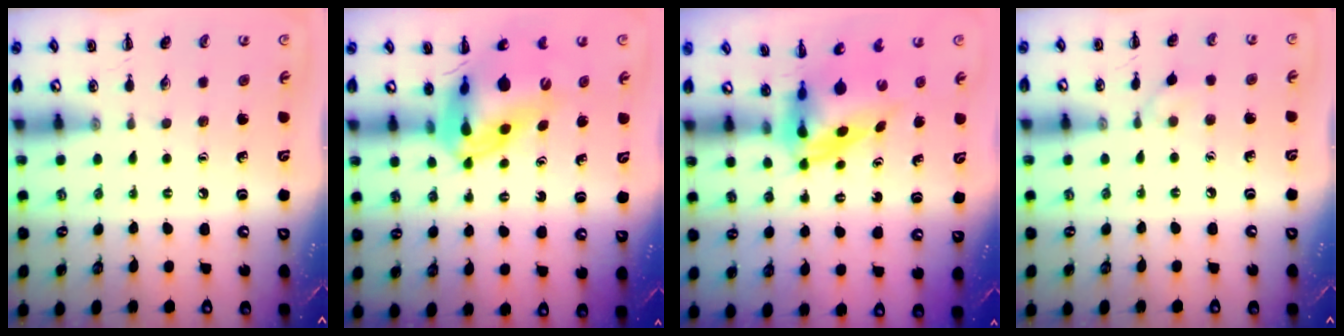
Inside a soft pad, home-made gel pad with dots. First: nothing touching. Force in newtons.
{"total": 12.1, "press": 11.6, "slide": 3.5}
{"total": 3.7, "press": 3.6, "slide": 1.0}
{"total": 4.4, "press": 4.1, "slide": 1.7}